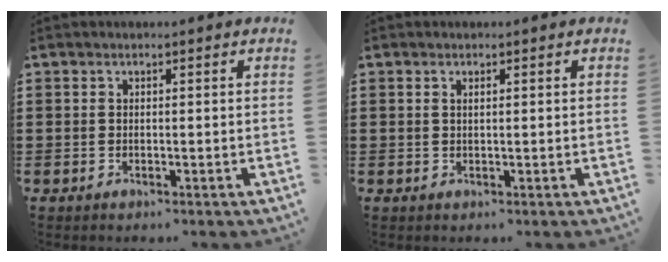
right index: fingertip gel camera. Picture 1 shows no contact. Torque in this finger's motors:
{"motor_torque": [-0.14, 0.19, 0.00, 0.00]}